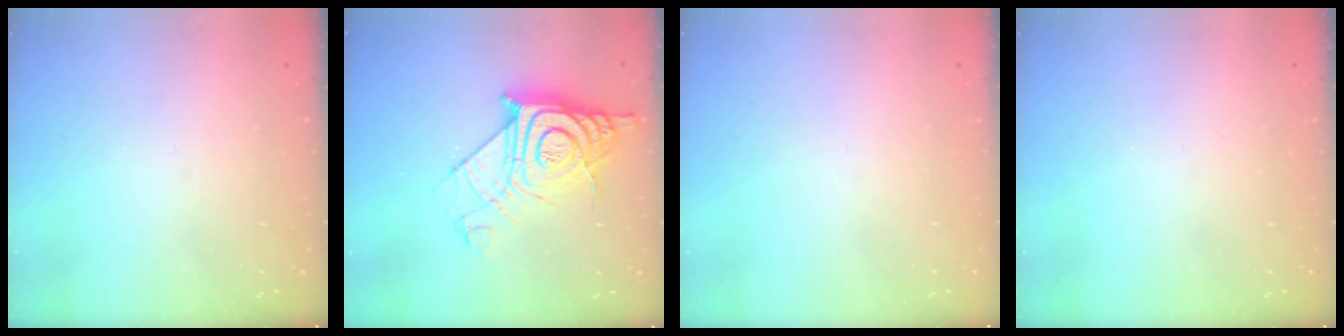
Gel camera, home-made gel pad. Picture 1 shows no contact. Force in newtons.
{"total": 15.4, "press": 15.4, "slide": 1.1}
{"total": 1.8, "press": 1.8, "slide": 0.1}
{"total": 0.0}